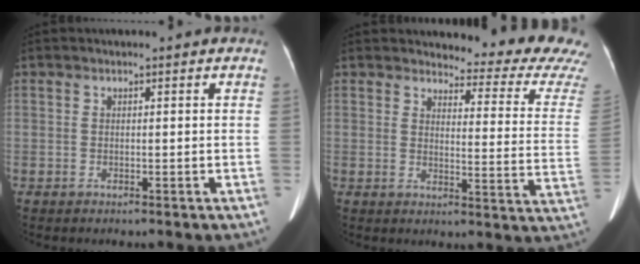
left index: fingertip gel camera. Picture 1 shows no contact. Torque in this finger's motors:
{"motor_torque": [-0.07, -0.11, -0.11, -0.01]}